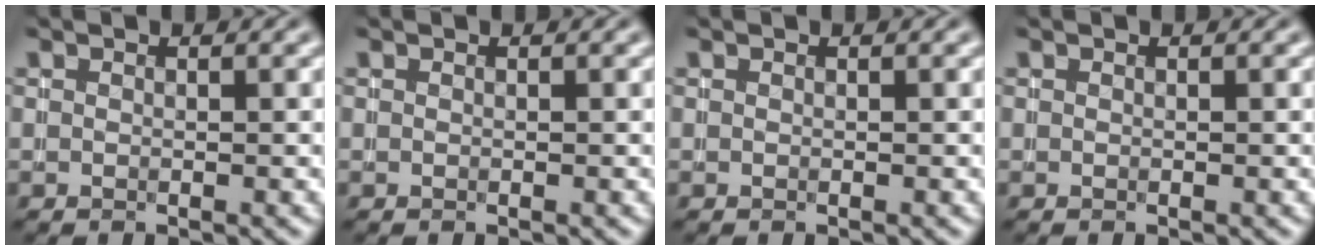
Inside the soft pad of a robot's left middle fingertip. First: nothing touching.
{"total": 0.0}
{"total": 0.0}
{"total": 0.0}